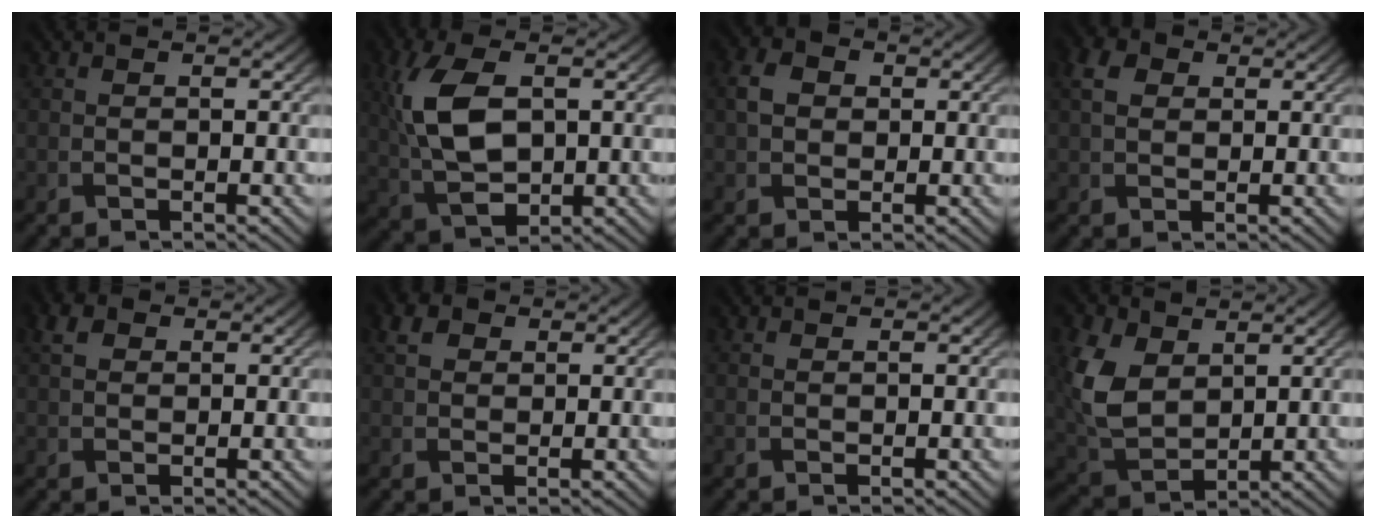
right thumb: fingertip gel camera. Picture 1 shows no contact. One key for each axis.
{"total": 9.9, "fx": 1.6, "fy": 5.6, "fz": 8.0, "tx": -0.196, "ty": 0.001, "tz": 0.031}
{"total": 3.5, "fx": 0.4, "fy": 2.9, "fz": 1.9, "tx": -0.049, "ty": 0.005, "tz": 0.000}
{"total": 3.4, "fx": 1.1, "fy": 2.5, "fz": 2.1, "tx": -0.052, "ty": 0.008, "tz": 0.014}
{"total": 2.5, "fx": 1.1, "fy": 1.7, "fz": 1.4, "tx": -0.032, "ty": 0.006, "tz": 0.018}
{"total": 3.0, "fx": 1.5, "fy": 2.2, "fz": 1.5, "tx": -0.036, "ty": 0.007, "tz": 0.025}
{"total": 0.7, "fx": 0.6, "fy": 0.1, "fz": 0.0, "tx": -0.003, "ty": 0.004, "tz": 0.016}
{"total": 9.4, "fx": 3.1, "fy": 6.3, "fz": 6.2, "tx": -0.182, "ty": 0.002, "tz": 0.068}